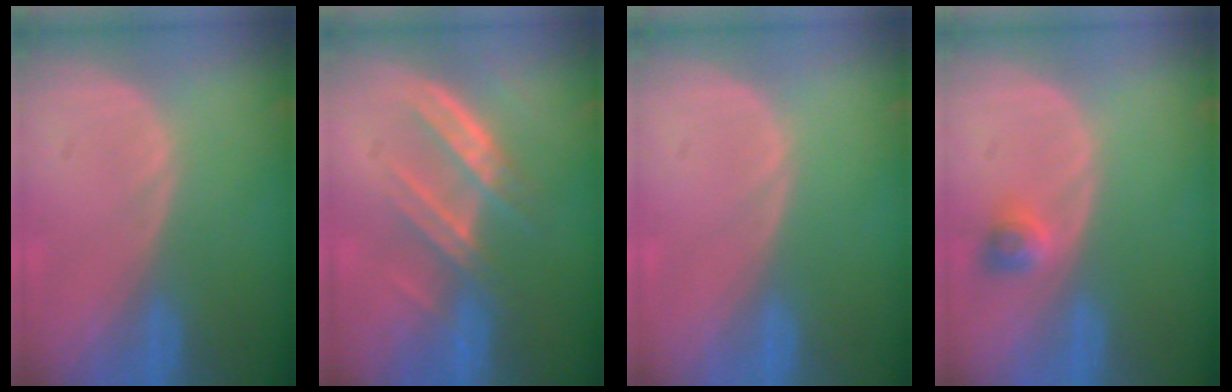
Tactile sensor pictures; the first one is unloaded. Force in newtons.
{"total": 7.2, "press": 6.7, "slide": 2.6}
{"total": 0.0}
{"total": 2.3, "press": 2.0, "slide": 1.1}